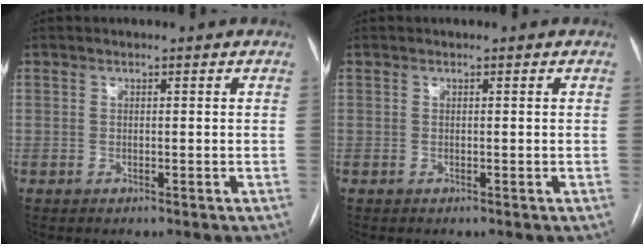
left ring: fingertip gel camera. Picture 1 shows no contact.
{"total": 0.0}